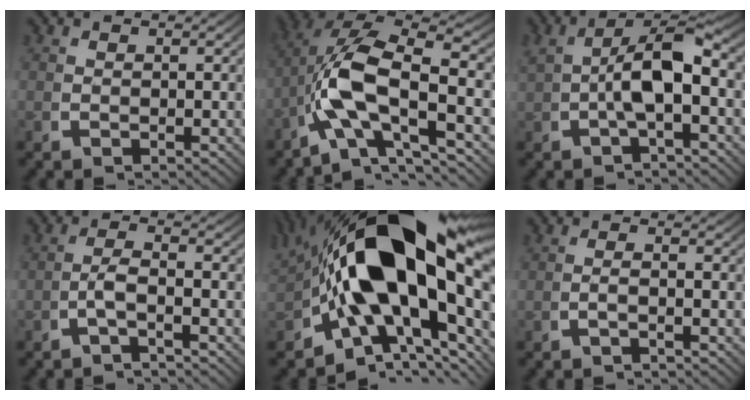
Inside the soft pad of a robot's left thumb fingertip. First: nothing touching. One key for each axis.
{"total": 10.5, "fx": -0.7, "fy": 6.3, "fz": 8.3, "tx": -0.178, "ty": -0.038, "tz": 0.003}
{"total": 7.1, "fx": 0.6, "fy": 3.4, "fz": 6.2, "tx": -0.119, "ty": -0.011, "tz": 0.015}
{"total": 3.2, "fx": -1.0, "fy": 0.8, "fz": 3.0, "tx": -0.070, "ty": -0.007, "tz": -0.017}
{"total": 22.2, "fx": 1.4, "fy": 12.2, "fz": 18.5, "tx": -0.326, "ty": -0.028, "tz": 0.036}
{"total": 1.6, "fx": -0.6, "fy": -0.1, "fz": 1.5, "tx": -0.036, "ty": 0.002, "tz": -0.011}